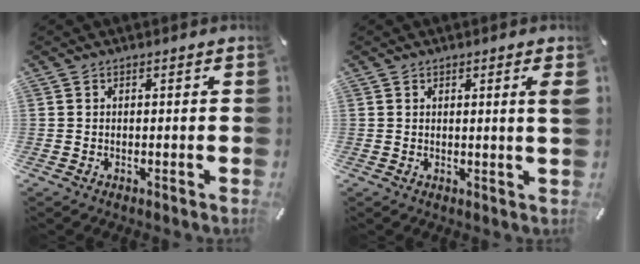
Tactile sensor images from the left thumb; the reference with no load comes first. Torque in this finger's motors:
{"motor_torque": [0.20, -0.22, 0.24, 0.21, 0.02]}